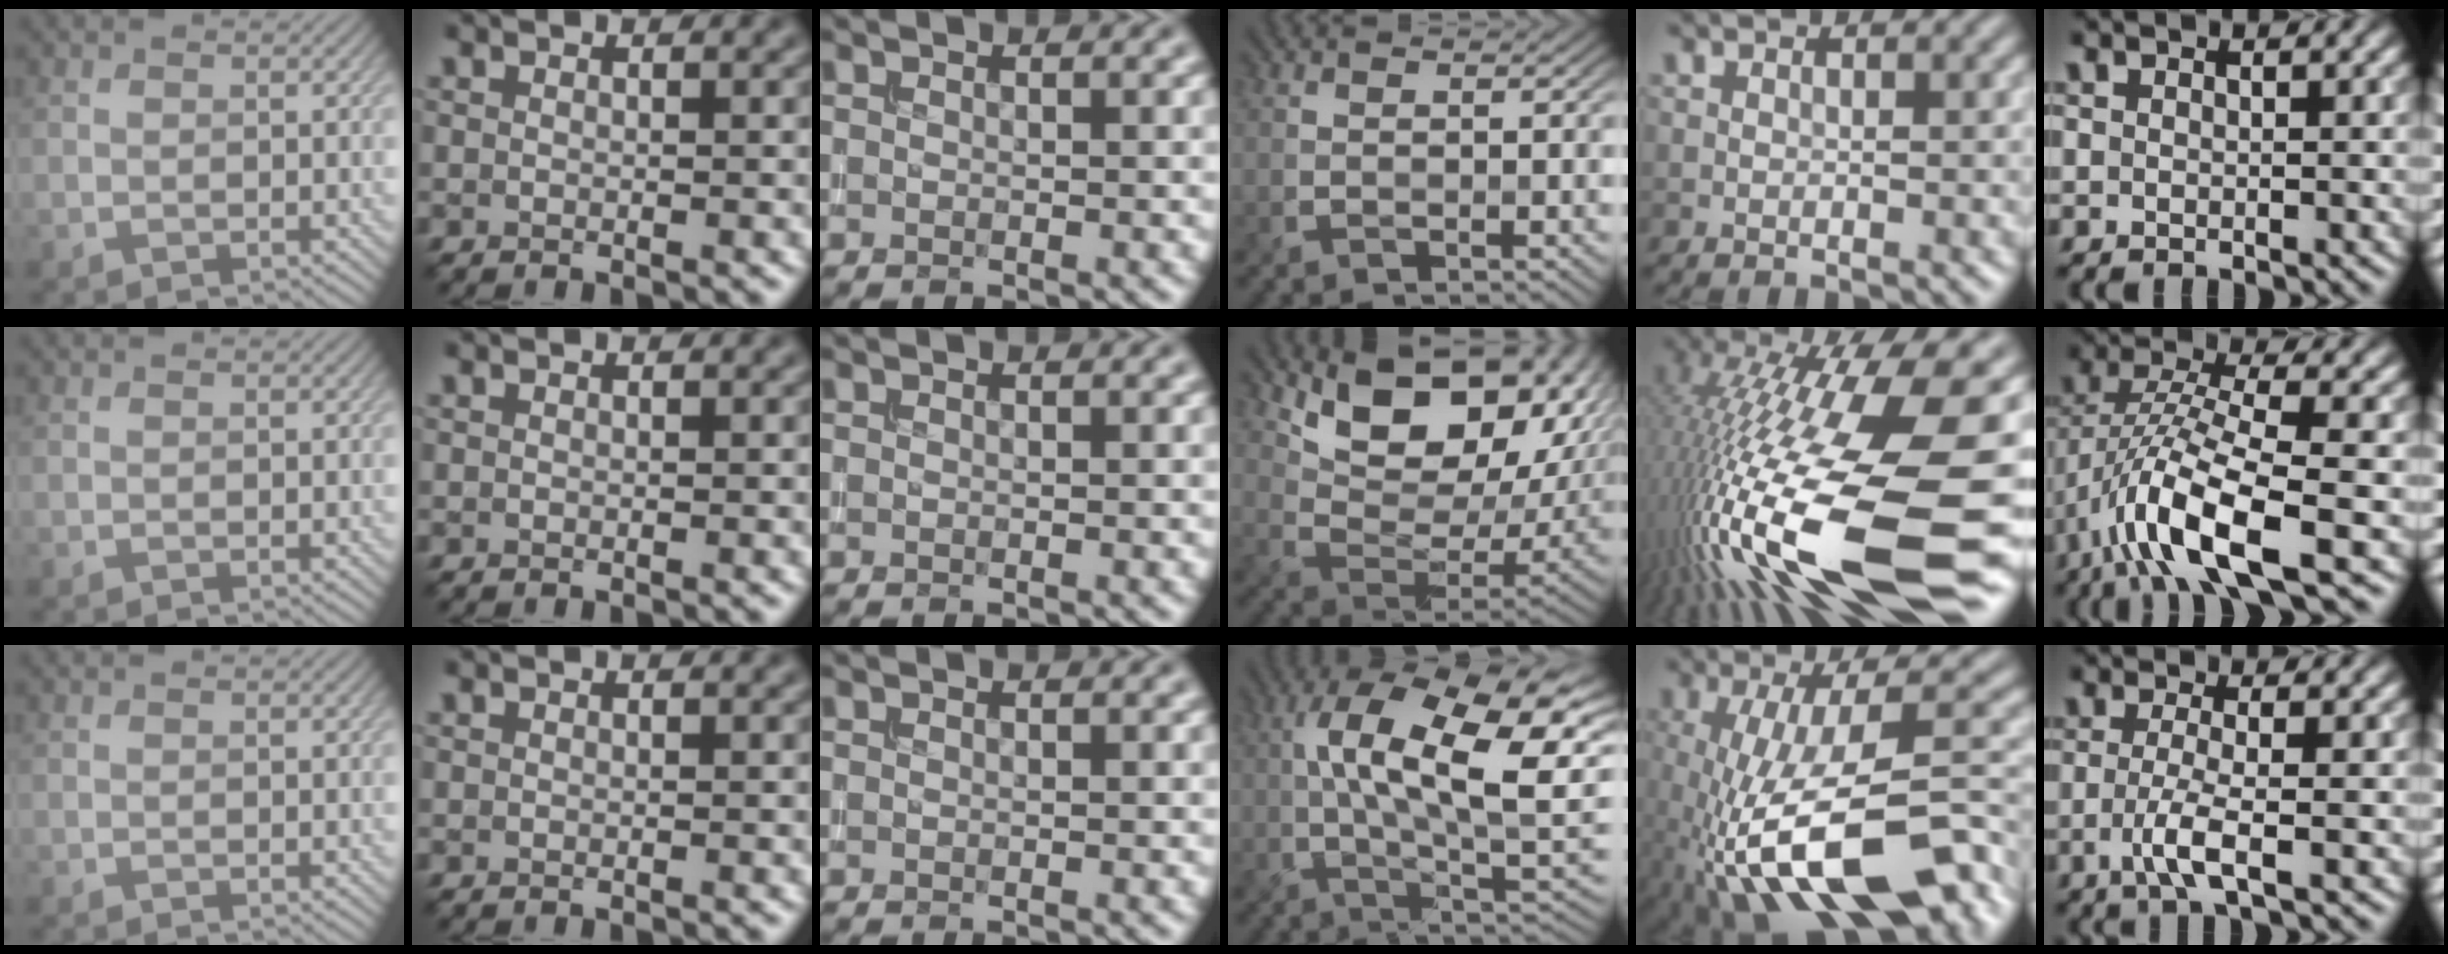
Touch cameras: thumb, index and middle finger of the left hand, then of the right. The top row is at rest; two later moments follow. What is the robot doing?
{"motion": "extract", "object": "bucket"}